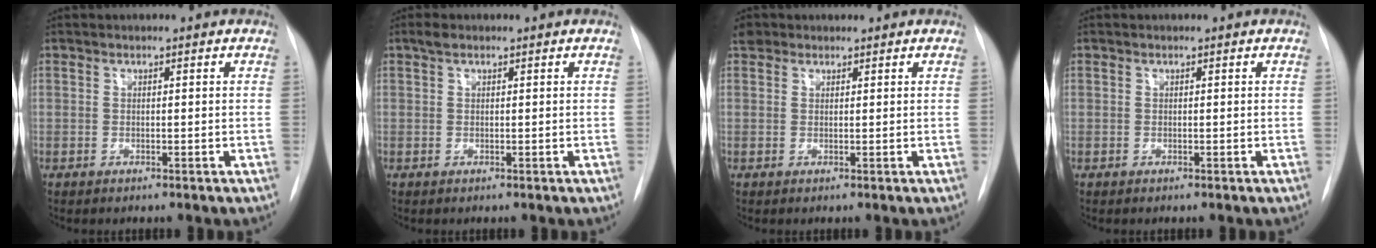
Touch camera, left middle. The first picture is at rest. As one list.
[{"total": 1.1, "force": [0.8, 0.5, 0.6], "torque": [-0.015, 0.013, 0.014]}, {"total": 2.1, "force": [1.5, 1.5, 0.3], "torque": [-0.008, 0.016, 0.025]}, {"total": 0.0}]